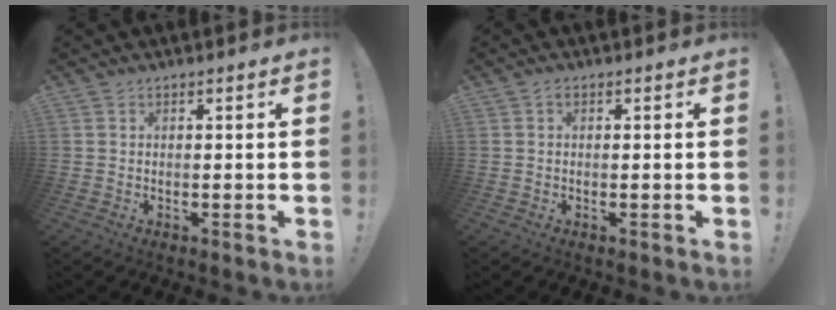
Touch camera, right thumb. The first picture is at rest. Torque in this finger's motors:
{"motor_torque": [0.09, 0.04, -0.09, -0.01, 0.00]}